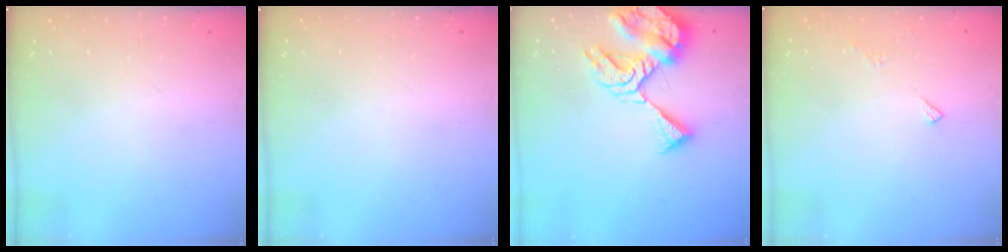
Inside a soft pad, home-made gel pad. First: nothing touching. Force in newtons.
{"total": 0.0}
{"total": 12.1, "press": 12.0, "slide": 1.4}
{"total": 4.3, "press": 4.3, "slide": 0.7}